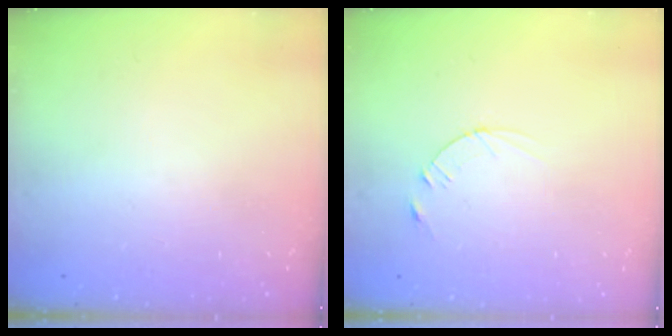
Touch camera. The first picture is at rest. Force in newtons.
{"total": 2.5, "press": 2.5, "slide": 0.3}